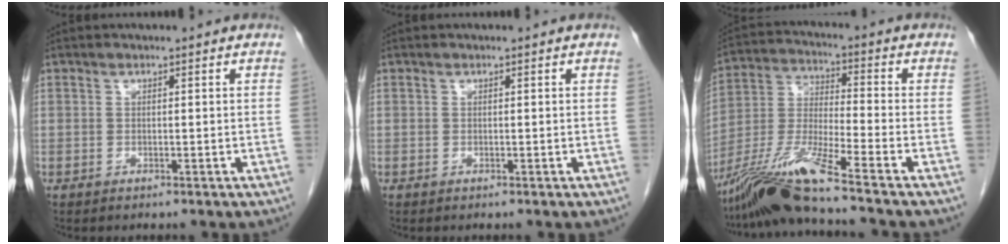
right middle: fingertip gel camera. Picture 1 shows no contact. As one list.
[{"total": 0.0}, {"total": 11.8, "force": [-9.1, -1.5, 7.4], "torque": [-0.157, -0.021, -0.176]}]